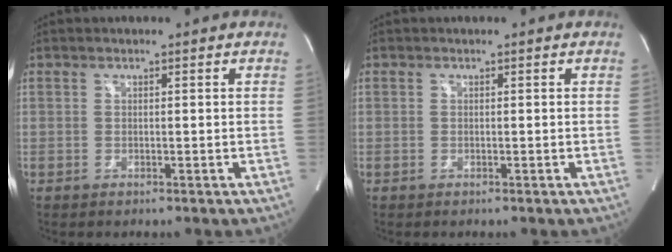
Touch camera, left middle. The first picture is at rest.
{"total": 0.0}